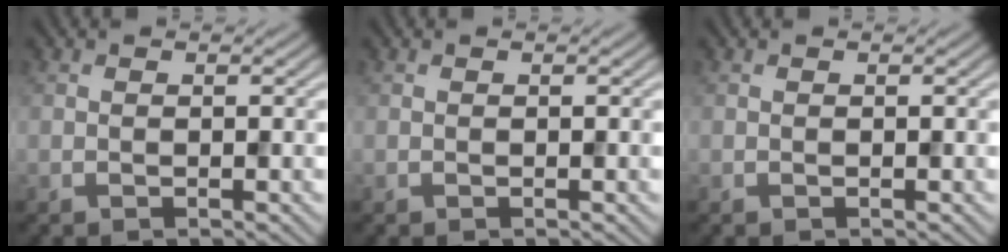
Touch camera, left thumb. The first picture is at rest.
{"total": 0.0}
{"total": 0.0}